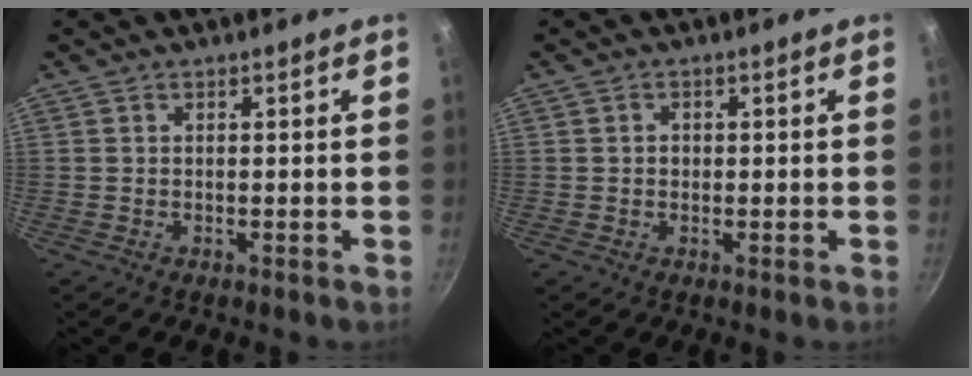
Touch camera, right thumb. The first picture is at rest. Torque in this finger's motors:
{"motor_torque": [-0.52, 0.22, 0.18, 0.03, 0.03]}